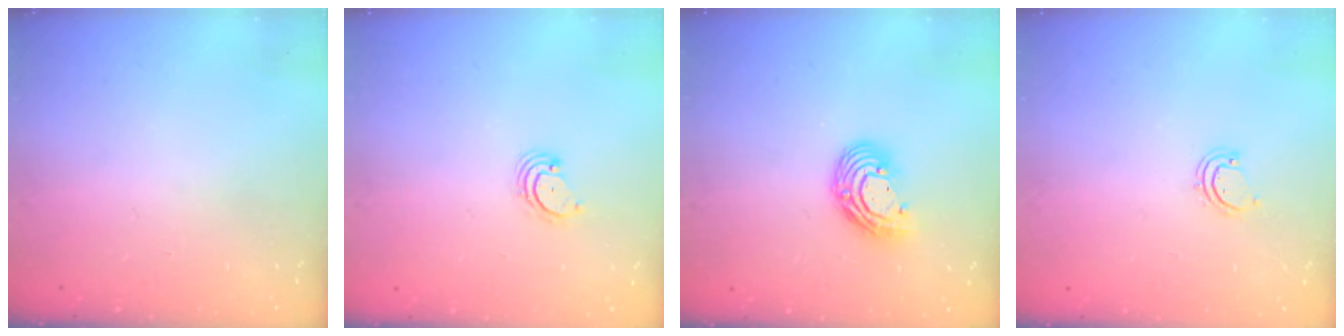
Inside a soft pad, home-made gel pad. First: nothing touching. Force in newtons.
{"total": 2.7, "press": 2.7, "slide": 0.3}
{"total": 10.8, "press": 10.8, "slide": 0.9}
{"total": 2.5, "press": 2.5, "slide": 0.3}